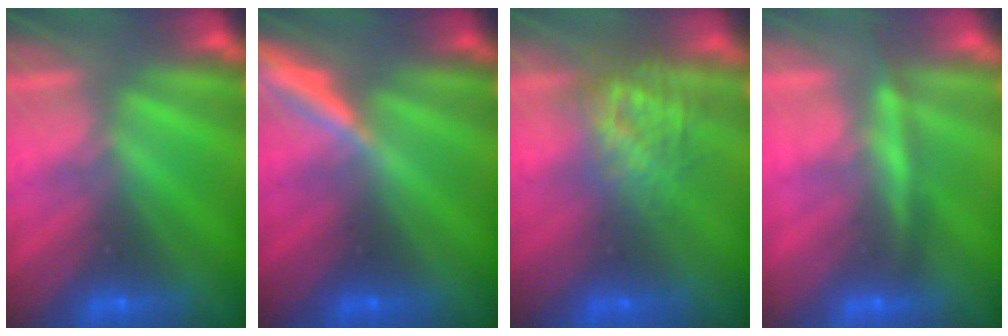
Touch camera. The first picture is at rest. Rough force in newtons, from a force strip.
{"total": 3.3}
{"total": 9.2}
{"total": 4.4}